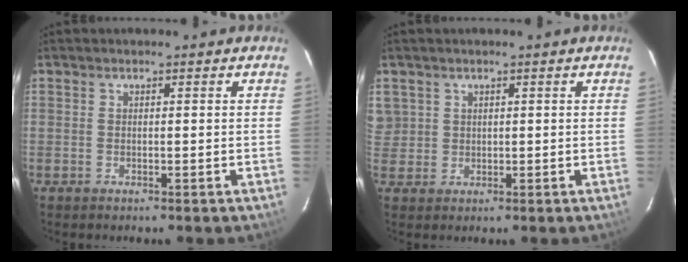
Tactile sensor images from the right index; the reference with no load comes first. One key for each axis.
{"total": 4.2, "fx": 1.5, "fy": 3.9, "fz": 0.6, "tx": -0.002, "ty": 0.011, "tz": 0.033}